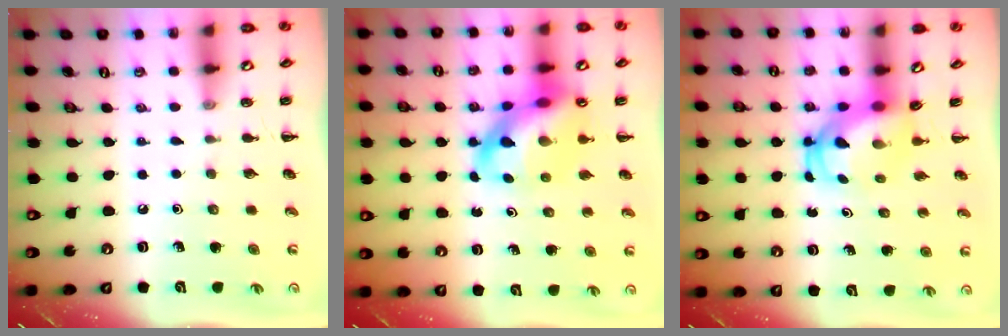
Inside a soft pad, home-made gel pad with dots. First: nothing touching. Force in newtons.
{"total": 13.8, "press": 13.3, "slide": 3.7}
{"total": 5.0, "press": 4.9, "slide": 0.8}